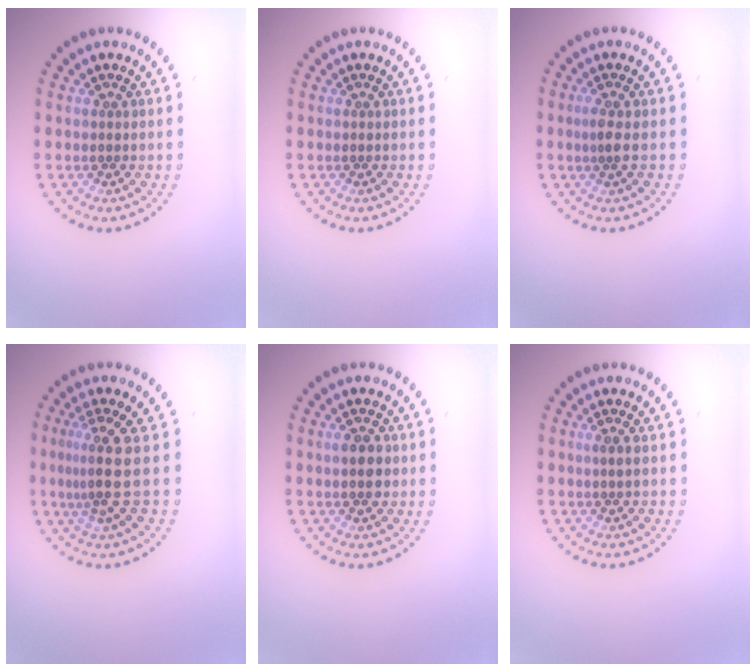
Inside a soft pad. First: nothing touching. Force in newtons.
{"total": 0.0}
{"total": 1.5, "press": 1.2, "slide": 0.9}
{"total": 3.3, "press": 2.4, "slide": 2.3}
{"total": 2.7, "press": 2.7, "slide": 0.1}
{"total": 0.7, "press": 0.4, "slide": 0.6}